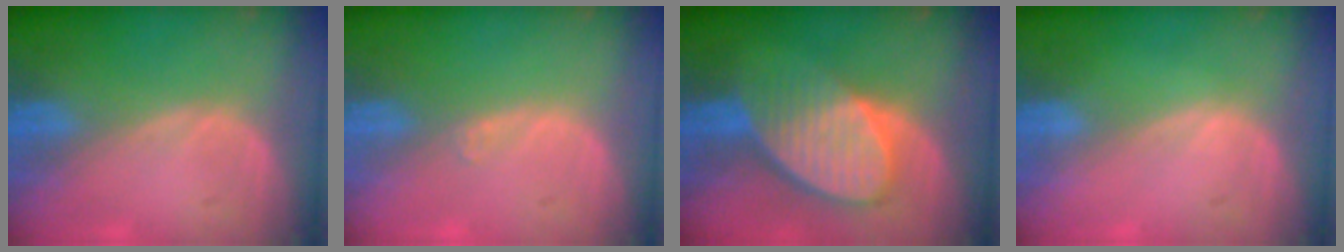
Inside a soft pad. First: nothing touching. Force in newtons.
{"total": 0.6, "press": 0.5, "slide": 0.4}
{"total": 8.9, "press": 8.0, "slide": 3.9}
{"total": 0.0}